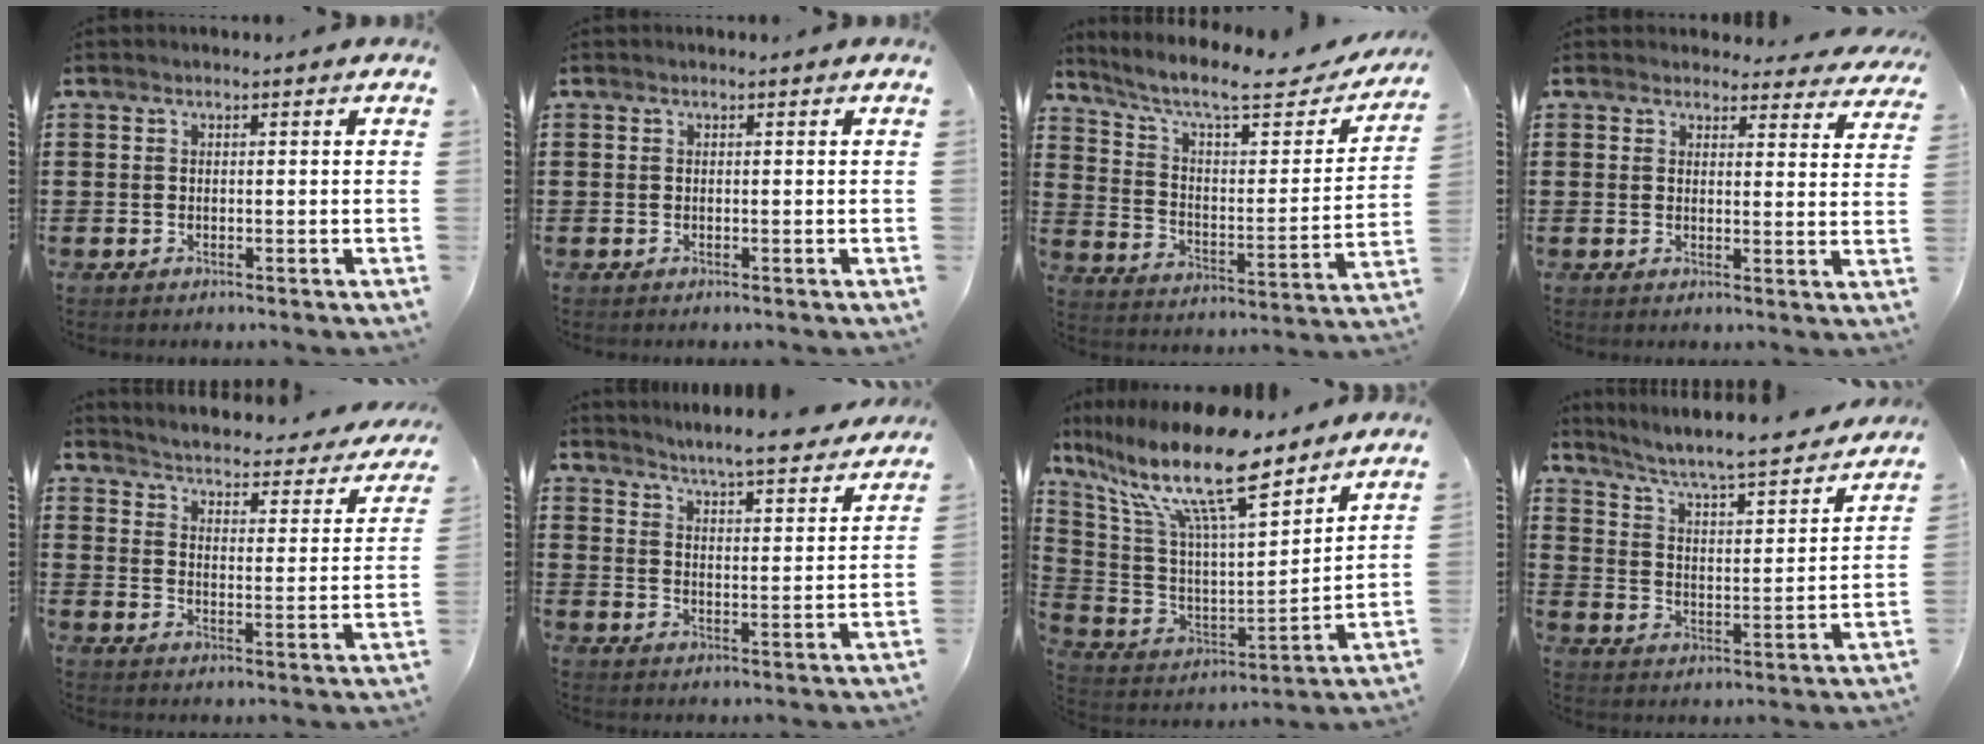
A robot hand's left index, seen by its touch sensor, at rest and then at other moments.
{"total": 0.0}
{"total": 9.2, "force": [7.0, 1.5, 5.7], "torque": [-0.123, -0.047, 0.112]}
{"total": 3.5, "force": [3.4, 0.8, 0.6], "torque": [-0.016, -0.014, 0.061]}
{"total": 3.1, "force": [3.0, -0.3, 0.5], "torque": [-0.031, -0.032, 0.042]}
{"total": 4.5, "force": [4.4, -0.8, 0.3], "torque": [-0.030, -0.037, 0.072]}
{"total": 16.2, "force": [11.2, 3.1, 11.3], "torque": [-0.252, -0.067, 0.185]}
{"total": 5.4, "force": [4.9, -0.1, 2.3], "torque": [-0.068, -0.043, 0.072]}